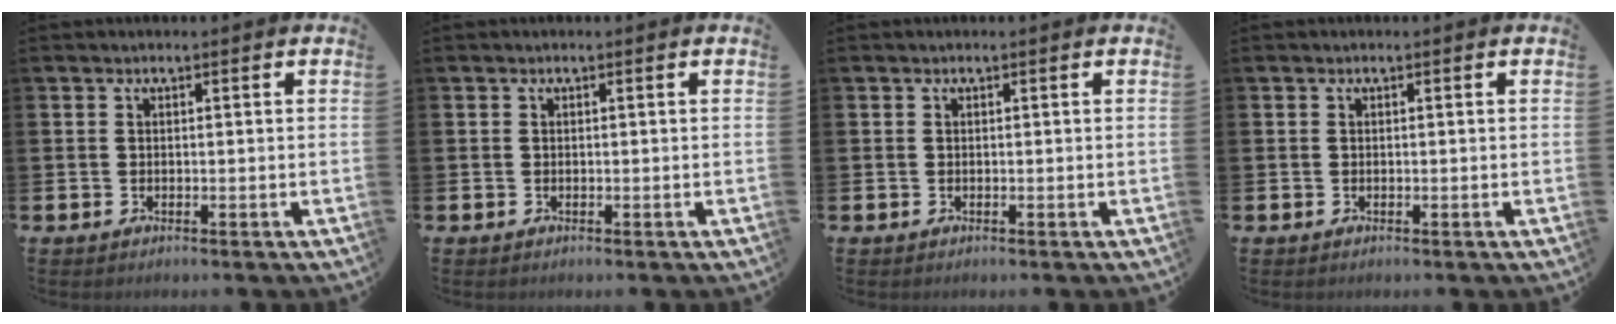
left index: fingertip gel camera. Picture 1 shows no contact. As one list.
[{"total": 0.0}, {"total": 0.0}, {"total": 0.0}]